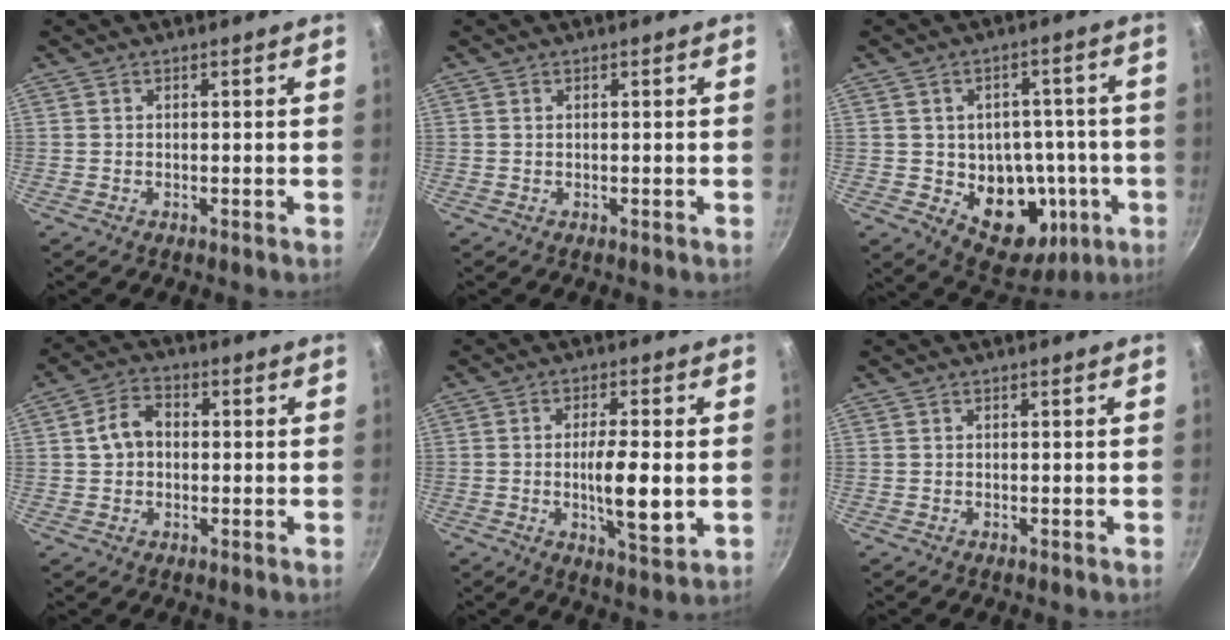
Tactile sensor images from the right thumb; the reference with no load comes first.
{"total": 0.0}
{"total": 15.2, "force": [-3.1, 11.8, 9.2], "torque": [-0.077, 0.012, -0.025]}
{"total": 6.2, "force": [0.3, 4.8, 4.0], "torque": [-0.055, 0.018, -0.003]}
{"total": 9.1, "force": [-1.0, 2.6, 8.7], "torque": [-0.149, -0.005, -0.015]}
{"total": 0.0}